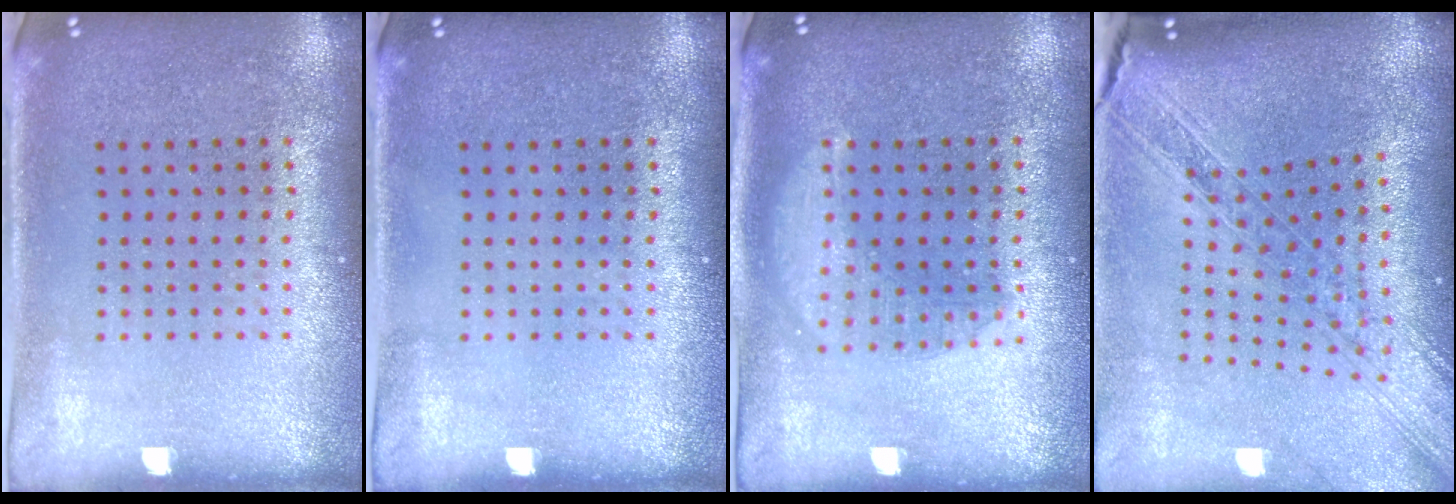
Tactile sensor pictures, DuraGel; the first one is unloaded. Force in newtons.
{"total": 0.0}
{"total": 1.3, "press": 1.3, "slide": 0.2}
{"total": 2.3, "press": 1.9, "slide": 1.2}